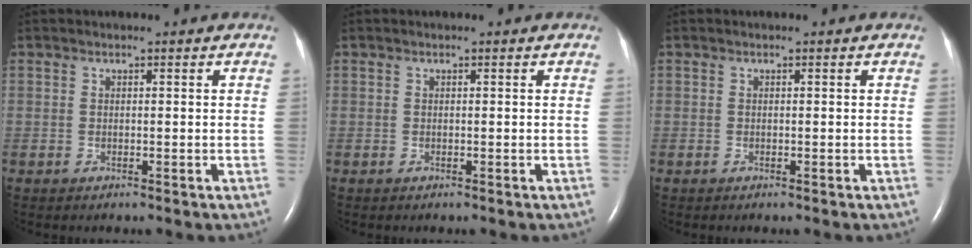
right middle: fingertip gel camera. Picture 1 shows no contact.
{"total": 0.0}
{"total": 0.0}